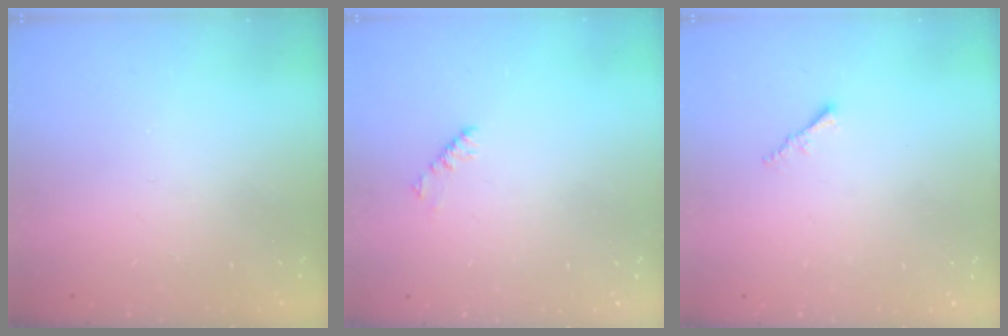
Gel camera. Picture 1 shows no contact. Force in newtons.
{"total": 3.4, "press": 3.3, "slide": 0.5}
{"total": 1.0, "press": 1.0, "slide": 0.4}